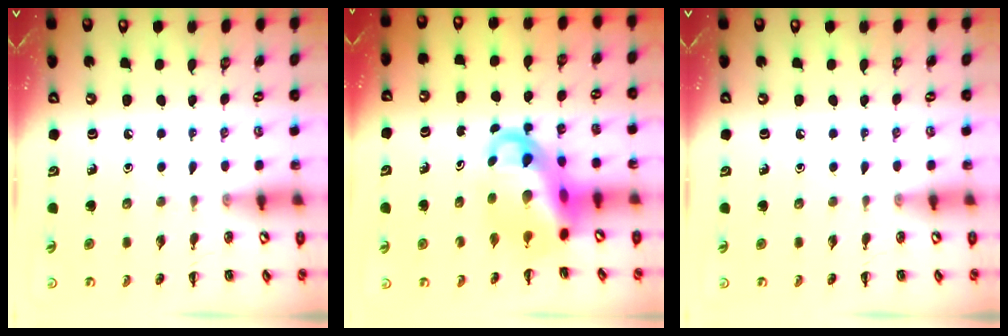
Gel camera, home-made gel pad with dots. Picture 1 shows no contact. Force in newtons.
{"total": 9.3, "press": 9.0, "slide": 2.4}
{"total": 0.0}